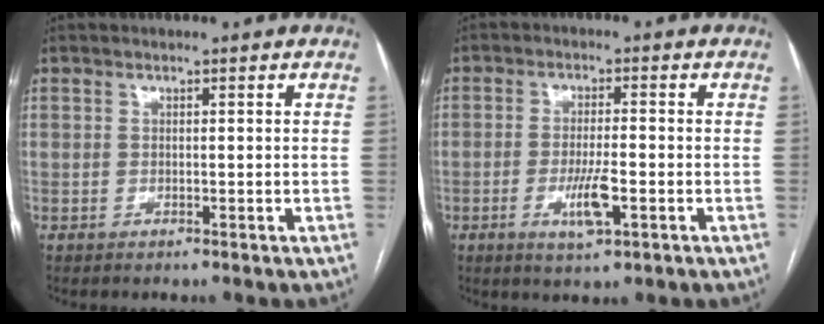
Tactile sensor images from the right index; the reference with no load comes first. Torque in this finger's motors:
{"motor_torque": [0.55, -0.16, 0.17, 0.07]}